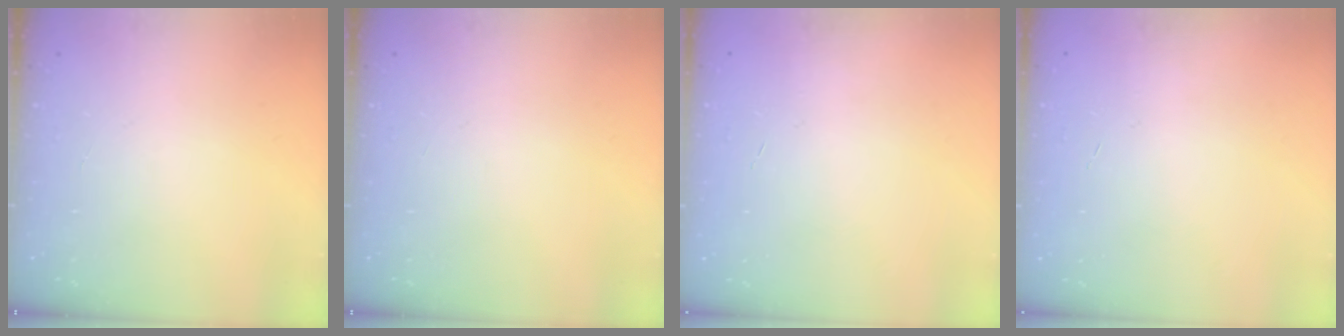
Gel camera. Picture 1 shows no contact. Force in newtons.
{"total": 0.0}
{"total": 0.0}
{"total": 0.0}